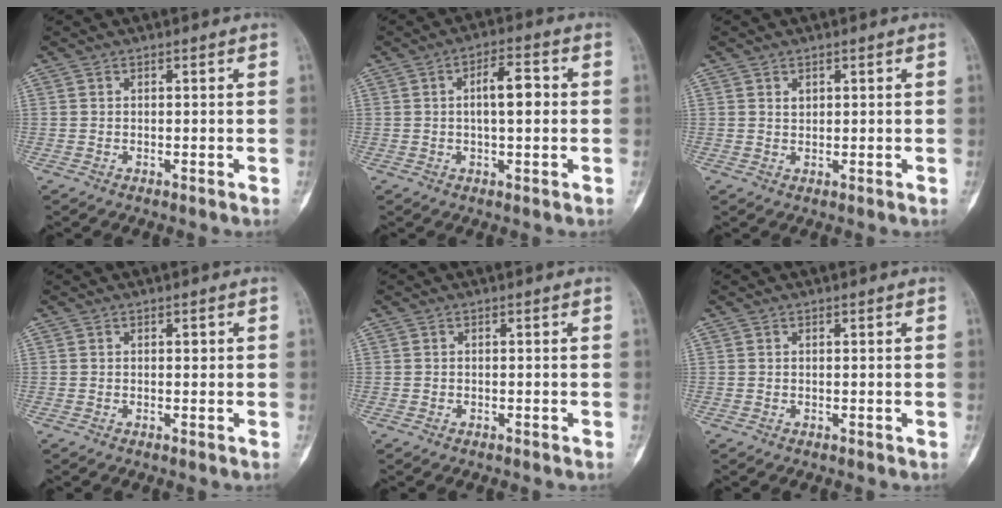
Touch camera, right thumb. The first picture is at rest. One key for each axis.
{"total": 6.9, "fx": 0.4, "fy": 2.7, "fz": 6.3, "tx": -0.093, "ty": 0.010, "tz": 0.000}
{"total": 1.2, "fx": 0.6, "fy": 0.8, "fz": 0.6, "tx": 0.000, "ty": -0.003, "tz": 0.011}
{"total": 1.1, "fx": 0.4, "fy": 0.6, "fz": 0.9, "tx": -0.004, "ty": 0.000, "tz": 0.005}
{"total": 0.0}
{"total": 0.0}